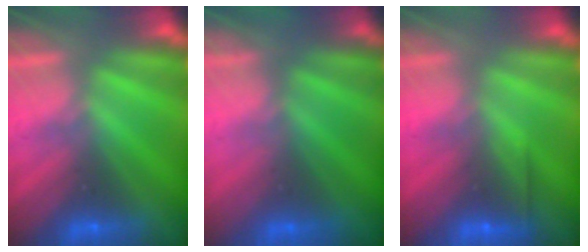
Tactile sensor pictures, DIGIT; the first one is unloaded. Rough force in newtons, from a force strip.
{"total": 2.4}
{"total": 2.6}